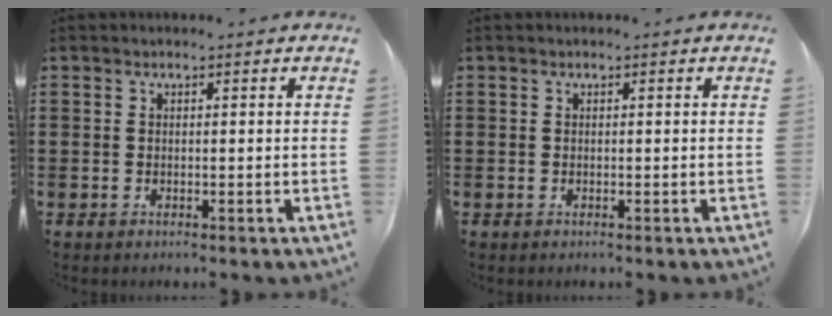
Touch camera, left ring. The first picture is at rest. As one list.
[{"total": 0.0}]